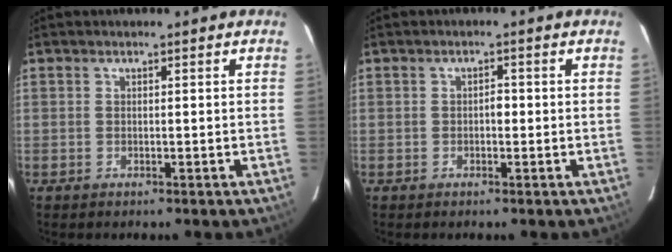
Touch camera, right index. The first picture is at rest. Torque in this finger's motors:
{"motor_torque": [0.14, 0.07, -0.01, 0.02]}